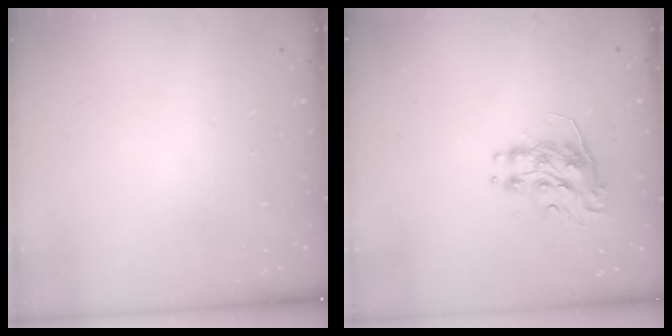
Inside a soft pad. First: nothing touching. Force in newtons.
{"total": 8.8, "press": 8.7, "slide": 0.4}